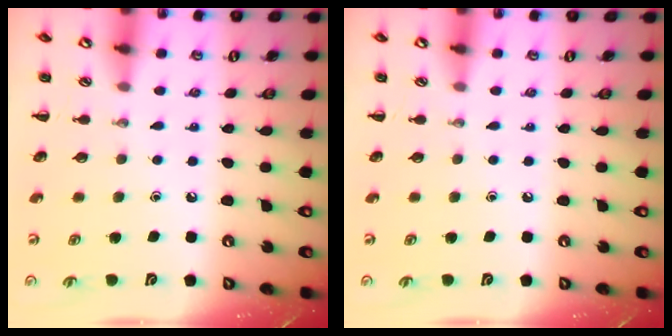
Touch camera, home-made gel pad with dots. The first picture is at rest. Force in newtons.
{"total": 0.0}